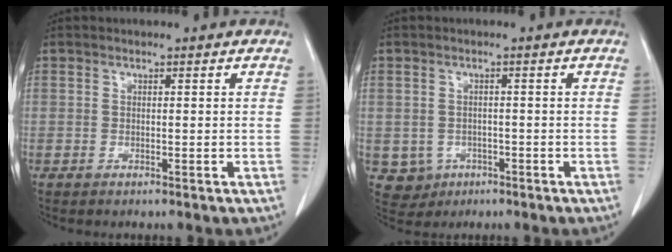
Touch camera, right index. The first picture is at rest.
{"total": 4.1, "force": [-1.2, 3.9, 0.4], "torque": [-0.002, 0.007, -0.009]}